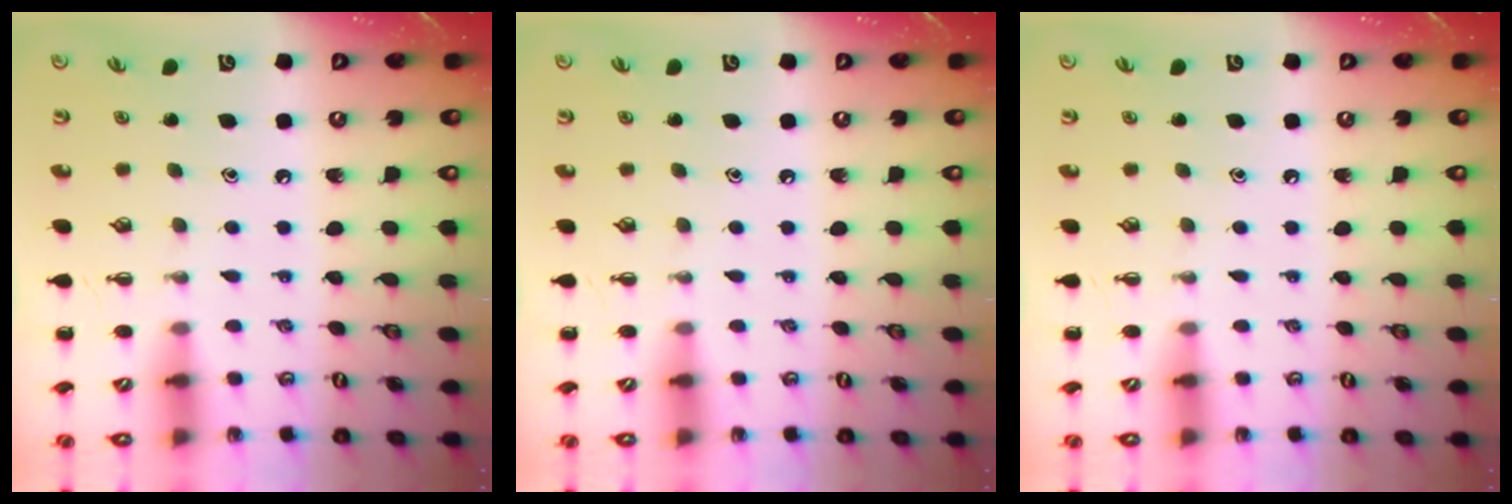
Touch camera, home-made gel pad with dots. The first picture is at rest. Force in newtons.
{"total": 0.0}
{"total": 0.0}